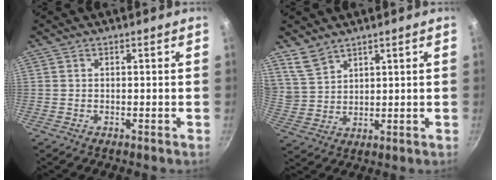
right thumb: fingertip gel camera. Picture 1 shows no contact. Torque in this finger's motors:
{"motor_torque": [-0.08, 0.39, 0.70, 0.45, 0.16]}